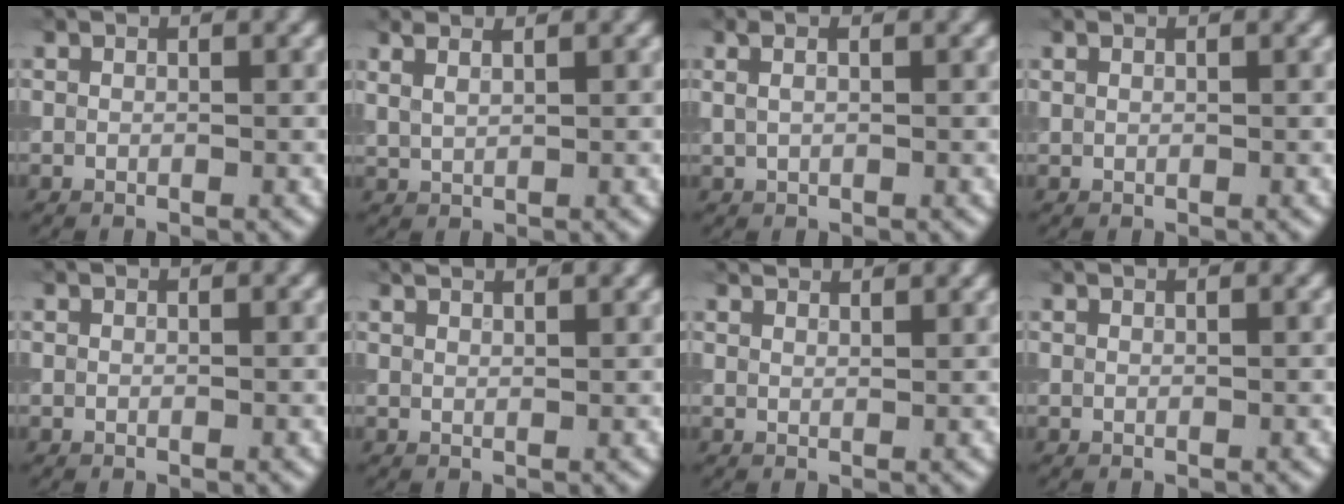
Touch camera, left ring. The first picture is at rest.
{"total": 2.0, "force": [1.5, 0.4, 1.2], "torque": [-0.025, 0.009, 0.024]}
{"total": 1.5, "force": [0.6, 0.5, 1.2], "torque": [-0.033, 0.004, 0.014]}
{"total": 0.0}
{"total": 0.0}
{"total": 2.1, "force": [1.9, 0.3, 0.9], "torque": [-0.013, 0.007, 0.024]}
{"total": 2.8, "force": [2.6, 0.4, 0.8], "torque": [-0.017, -0.001, 0.045]}
{"total": 0.0}